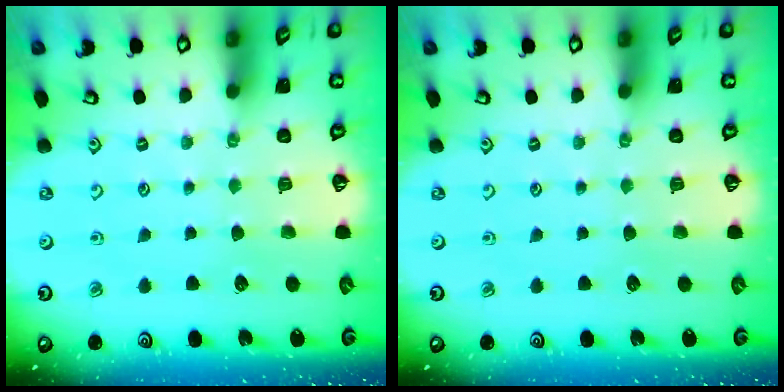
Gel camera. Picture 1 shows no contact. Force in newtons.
{"total": 0.0}